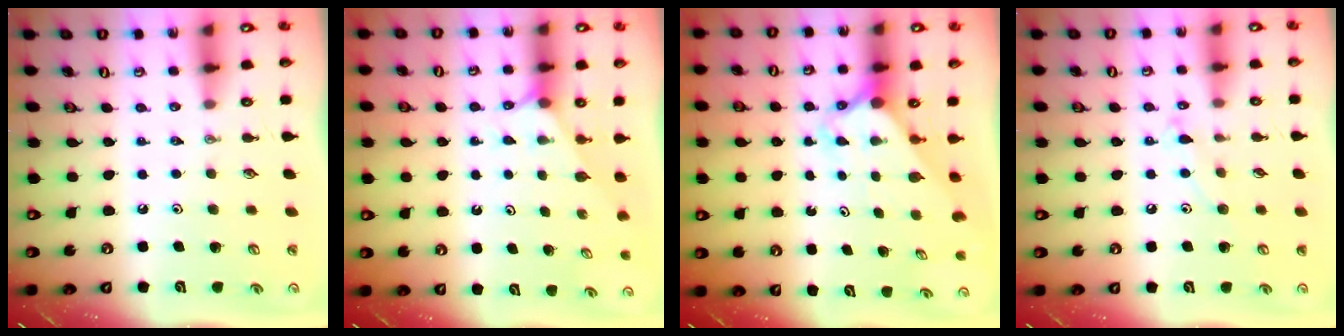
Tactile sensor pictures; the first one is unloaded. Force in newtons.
{"total": 1.9, "press": 1.9, "slide": 0.3}
{"total": 2.6, "press": 2.6, "slide": 0.2}
{"total": 6.8, "press": 6.8, "slide": 0.4}